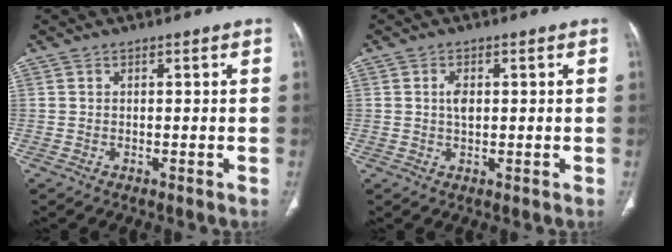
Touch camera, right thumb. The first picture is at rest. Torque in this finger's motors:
{"motor_torque": [1.11, 0.82, 0.49, -0.80, 0.02]}